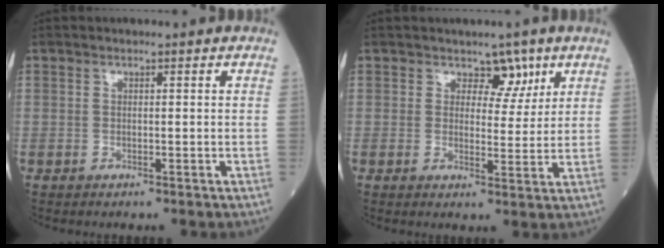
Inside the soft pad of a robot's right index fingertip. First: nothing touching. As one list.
[{"total": 3.9, "force": [2.4, 2.5, 1.8], "torque": [-0.010, -0.002, 0.033]}]